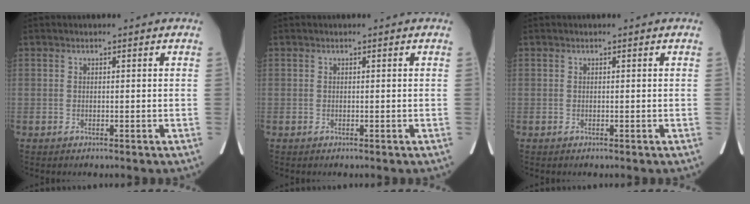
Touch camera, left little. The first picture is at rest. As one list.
[{"total": 0.0}, {"total": 0.0}]